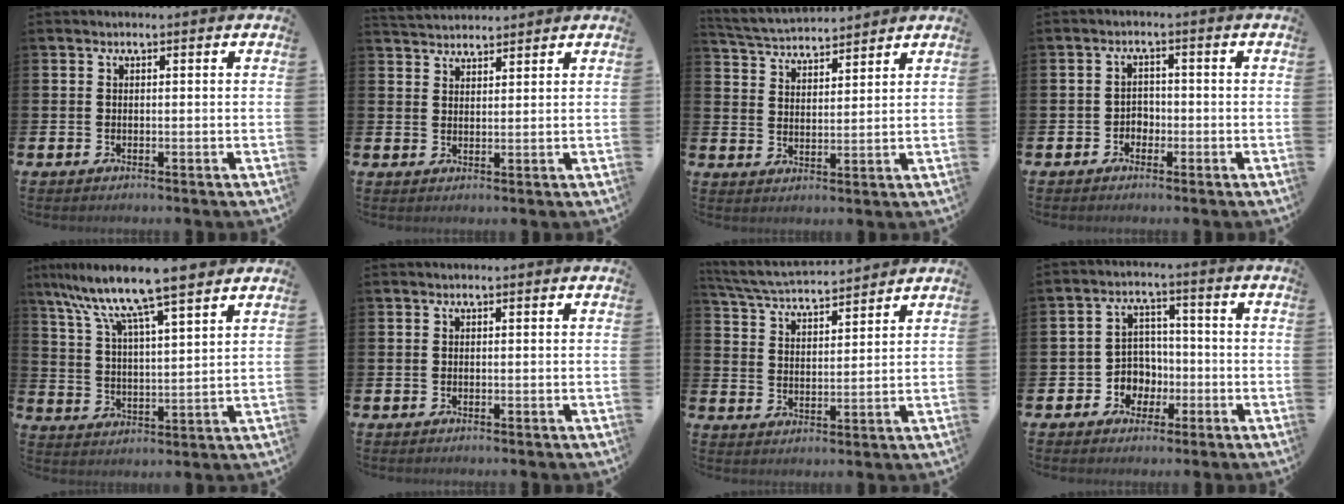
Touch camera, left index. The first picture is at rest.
{"total": 3.2, "force": [3.1, 0.6, 0.0], "torque": [0.000, -0.014, 0.057]}
{"total": 4.3, "force": [4.2, 0.6, 0.0], "torque": [-0.017, -0.028, 0.073]}
{"total": 2.1, "force": [-1.3, 1.6, 0.5], "torque": [-0.007, 0.001, -0.032]}
{"total": 11.0, "force": [9.5, 1.0, 5.5], "torque": [-0.134, -0.049, 0.161]}
{"total": 0.0}
{"total": 5.1, "force": [5.0, 0.3, 0.8], "torque": [-0.033, -0.035, 0.087]}
{"total": 4.9, "force": [-1.2, 4.6, 1.0], "torque": [-0.036, 0.007, -0.027]}